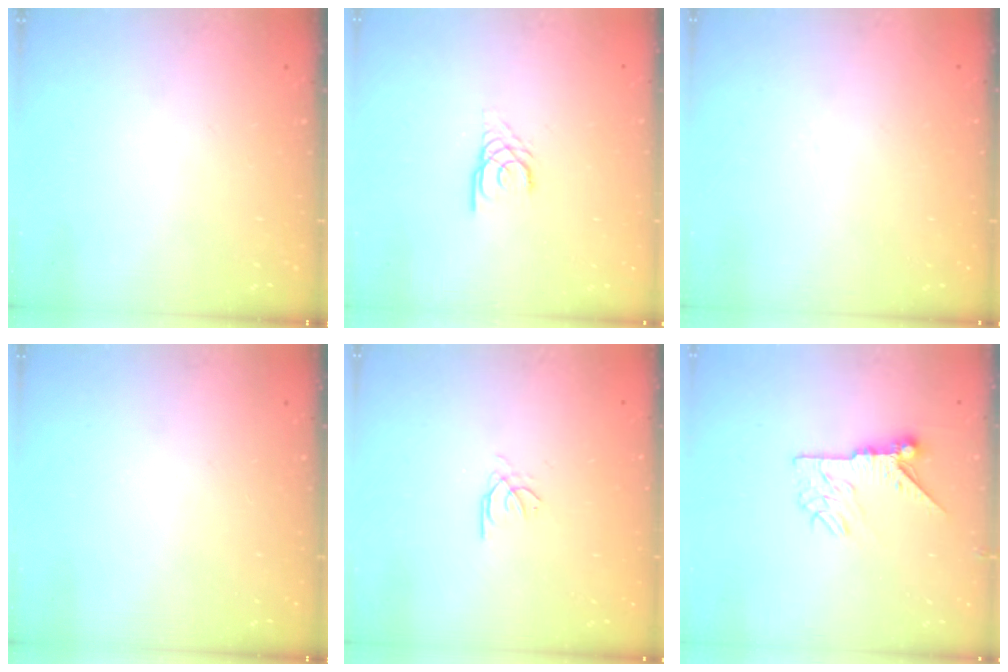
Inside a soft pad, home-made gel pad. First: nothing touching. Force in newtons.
{"total": 1.3, "press": 1.3, "slide": 0.2}
{"total": 1.8, "press": 1.6, "slide": 0.6}
{"total": 0.0}
{"total": 0.9, "press": 0.8, "slide": 0.4}
{"total": 11.4, "press": 11.4, "slide": 0.8}